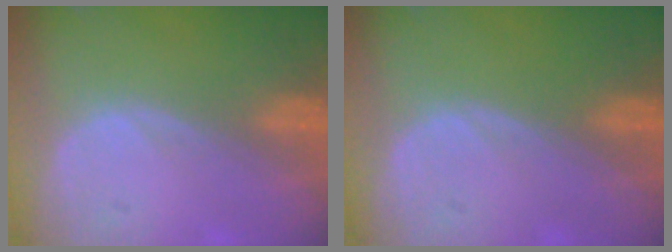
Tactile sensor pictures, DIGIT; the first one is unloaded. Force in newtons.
{"total": 0.0}